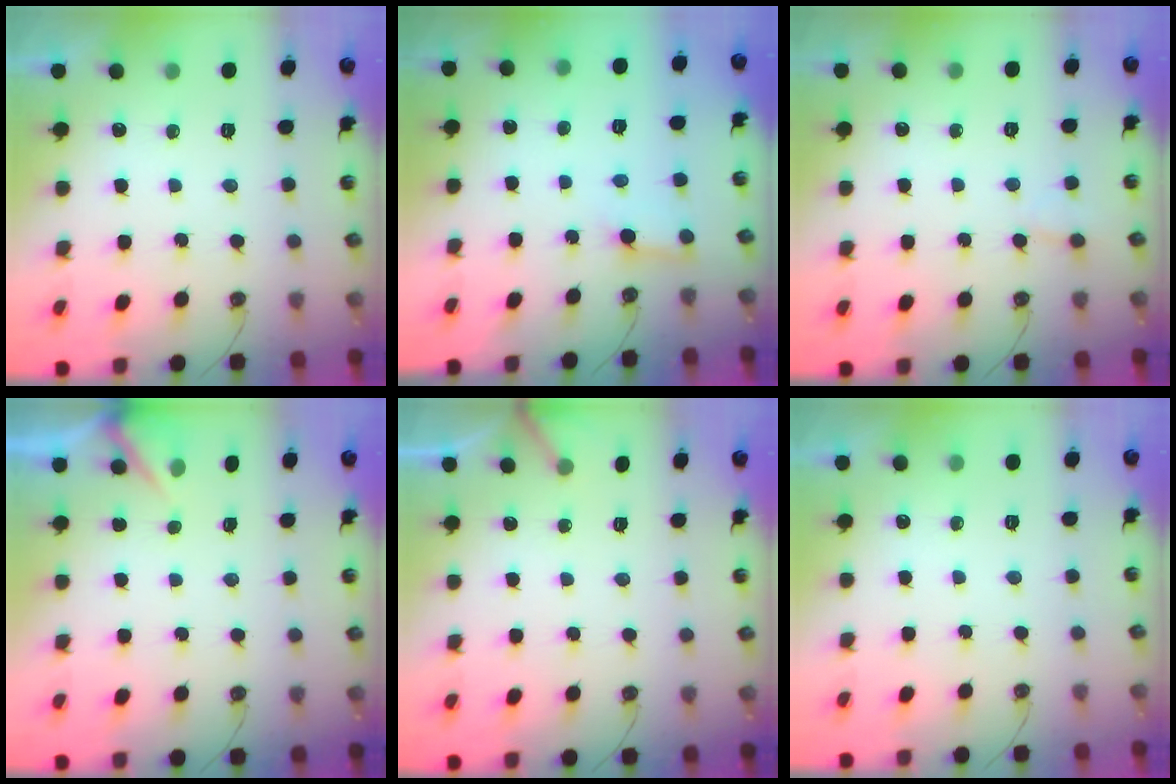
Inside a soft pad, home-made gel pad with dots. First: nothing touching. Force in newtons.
{"total": 2.7, "press": 2.7, "slide": 0.0}
{"total": 3.3, "press": 3.3, "slide": 0.4}
{"total": 3.1, "press": 3.1, "slide": 0.3}
{"total": 1.9, "press": 1.9, "slide": 0.1}
{"total": 0.0}